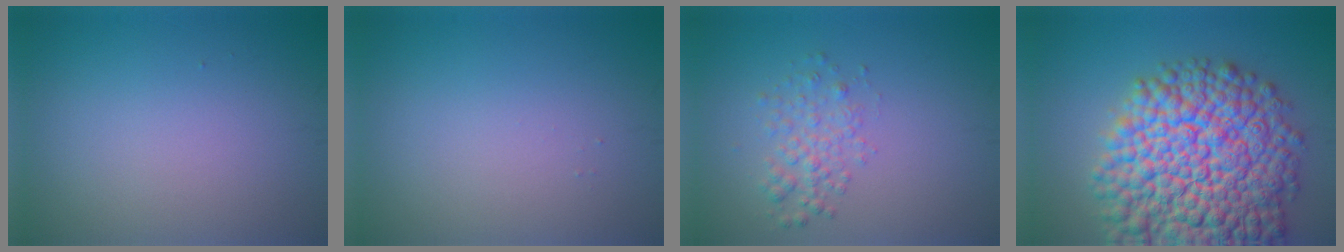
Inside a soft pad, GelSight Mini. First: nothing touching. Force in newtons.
{"total": 0.0}
{"total": 2.4, "press": 2.4, "slide": 0.1}
{"total": 17.5, "press": 17.5, "slide": 0.7}